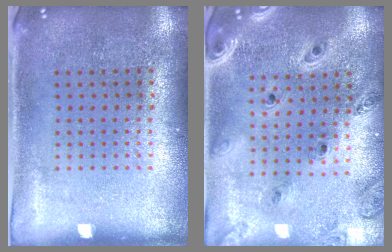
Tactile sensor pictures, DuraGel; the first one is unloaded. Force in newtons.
{"total": 1.4, "press": 1.3, "slide": 0.2}